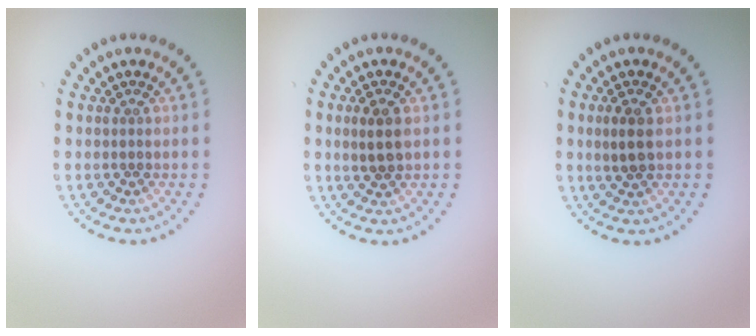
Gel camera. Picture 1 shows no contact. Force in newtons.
{"total": 1.8, "press": 1.7, "slide": 0.5}
{"total": 2.1, "press": 2.0, "slide": 0.4}